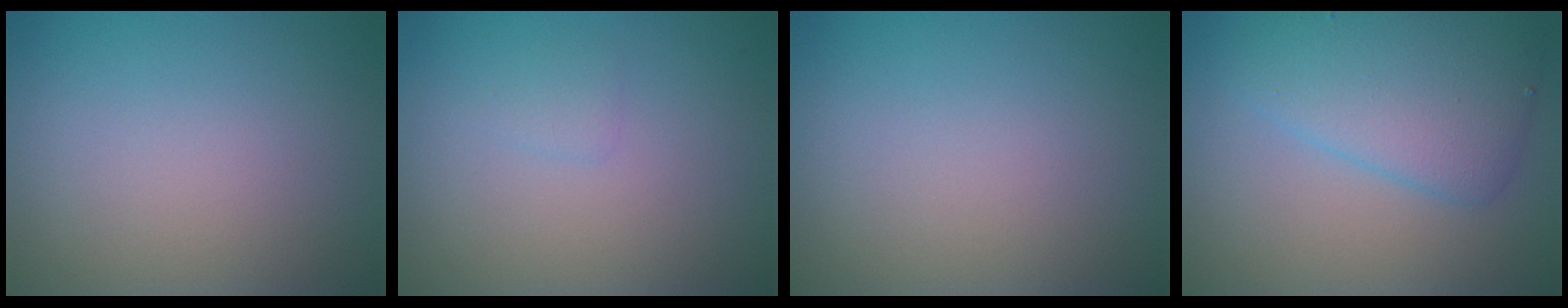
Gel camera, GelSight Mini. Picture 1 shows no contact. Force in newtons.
{"total": 0.8, "press": 0.8, "slide": 0.1}
{"total": 0.0}
{"total": 5.4, "press": 5.4, "slide": 0.2}